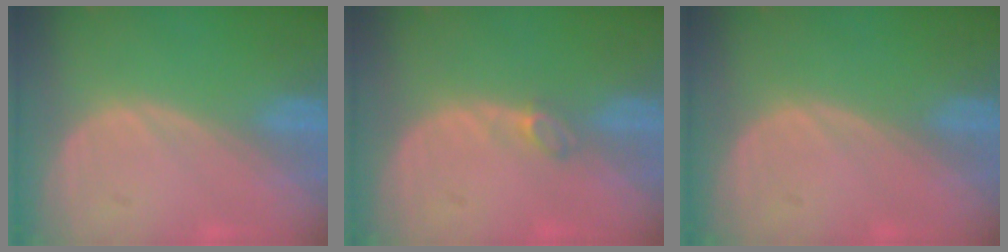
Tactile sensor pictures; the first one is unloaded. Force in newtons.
{"total": 1.7, "press": 1.7, "slide": 0.4}
{"total": 0.0}